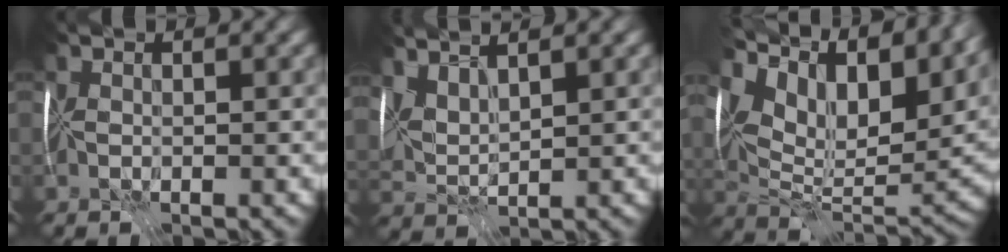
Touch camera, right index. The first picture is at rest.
{"total": 2.9, "force": [2.6, 0.1, 1.3], "torque": [-0.048, 0.000, 0.060]}
{"total": 13.9, "force": [8.2, 6.4, 9.2], "torque": [-0.193, 0.035, 0.160]}